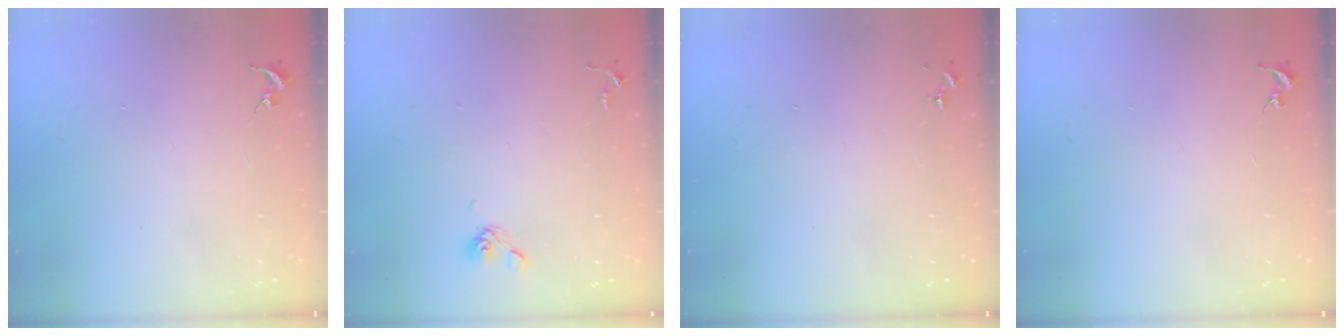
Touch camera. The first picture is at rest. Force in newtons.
{"total": 6.3, "press": 6.0, "slide": 2.1}
{"total": 0.0}
{"total": 0.0}